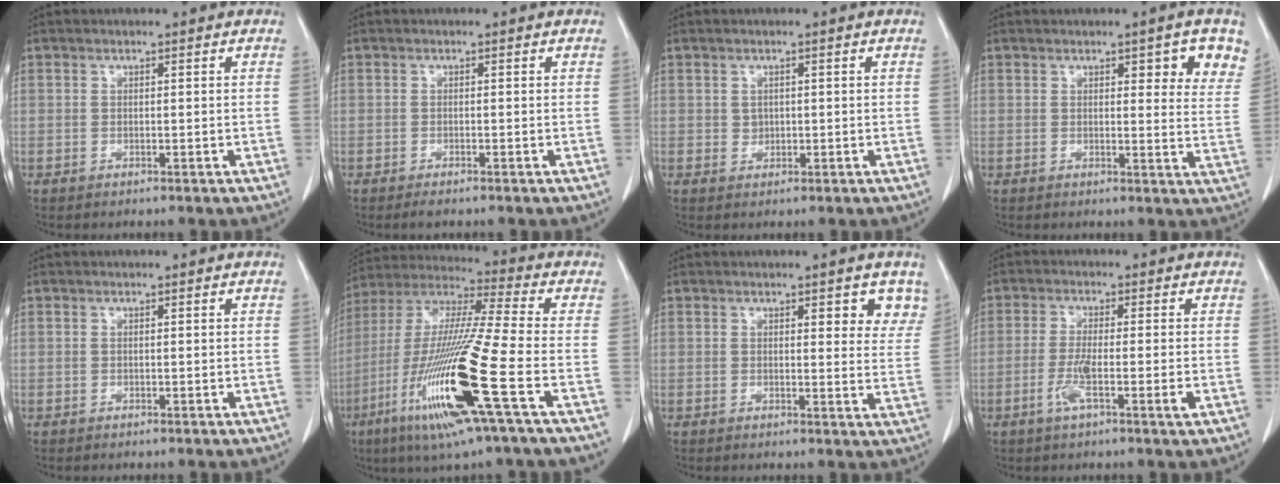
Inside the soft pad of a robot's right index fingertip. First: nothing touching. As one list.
[{"total": 1.4, "force": [-1.1, 0.1, 0.8], "torque": [-0.012, -0.004, -0.017]}, {"total": 1.2, "force": [0.2, 1.1, 0.5], "torque": [-0.006, 0.000, 0.007]}, {"total": 6.5, "force": [3.5, 1.8, 5.1], "torque": [-0.048, -0.009, 0.035]}, {"total": 0.0}, {"total": 20.8, "force": [-7.7, -0.2, 19.3], "torque": [-0.413, -0.036, -0.153]}, {"total": 5.2, "force": [3.3, 1.7, 3.6], "torque": [-0.026, -0.010, 0.029]}, {"total": 5.2, "force": [-1.9, 0.1, 4.8], "torque": [-0.091, -0.007, -0.036]}]